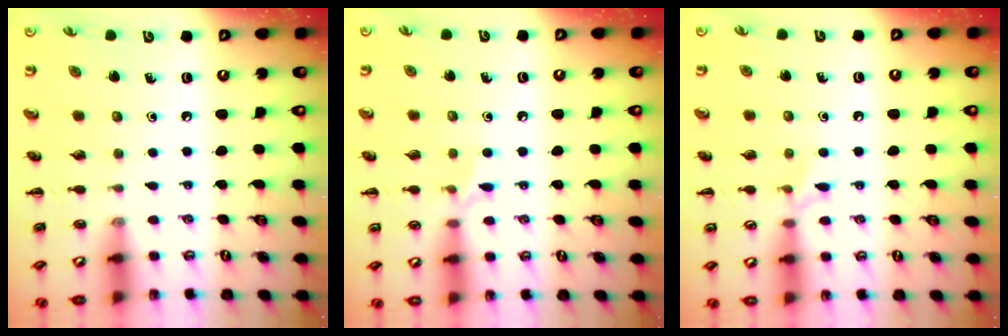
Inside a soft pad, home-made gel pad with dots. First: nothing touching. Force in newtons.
{"total": 5.0, "press": 4.7, "slide": 1.6}
{"total": 6.4, "press": 6.2, "slide": 1.9}